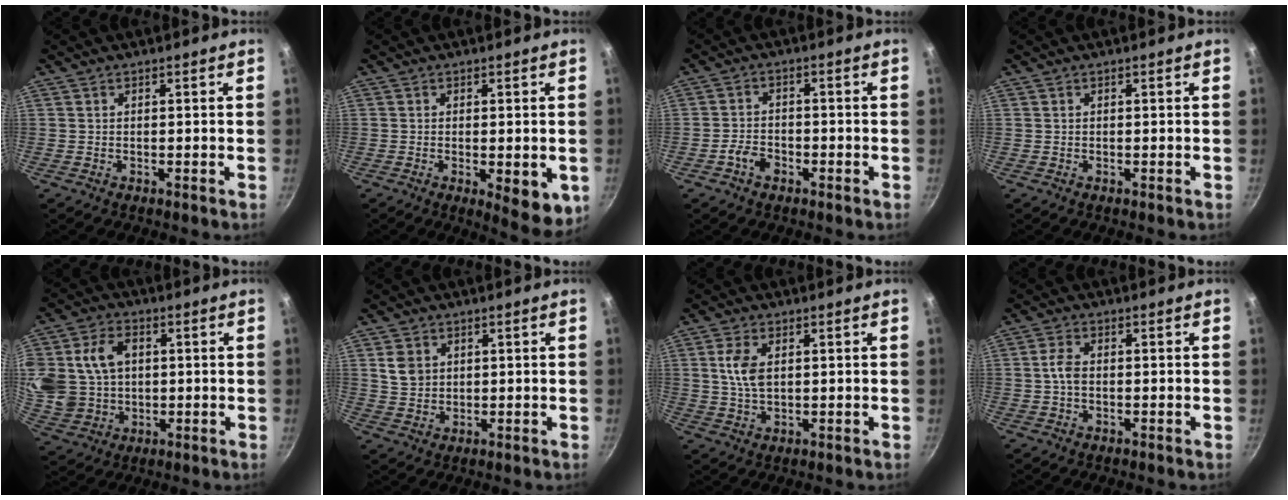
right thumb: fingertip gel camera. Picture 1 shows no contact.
{"total": 8.2, "force": [-1.8, 2.9, 7.4], "torque": [-0.085, -0.006, -0.017]}
{"total": 3.7, "force": [-2.1, 2.4, 1.9], "torque": [-0.033, 0.024, -0.041]}
{"total": 0.0}
{"total": 19.0, "force": [2.9, 15.1, 11.2], "torque": [-0.238, 0.021, 0.066]}
{"total": 4.9, "force": [1.4, 4.0, 2.3], "torque": [-0.027, 0.001, 0.029]}
{"total": 5.9, "force": [1.3, 3.3, 4.7], "torque": [-0.089, 0.001, 0.024]}
{"total": 3.3, "force": [-0.2, 2.1, 2.6], "torque": [-0.055, 0.012, -0.008]}